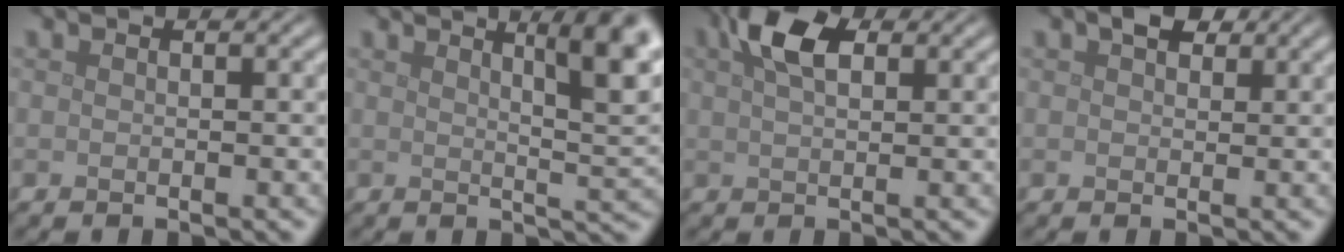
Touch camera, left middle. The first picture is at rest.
{"total": 7.9, "force": [3.7, 2.1, 6.6], "torque": [-0.051, 0.019, 0.042]}
{"total": 4.4, "force": [2.0, 2.2, 3.3], "torque": [-0.069, 0.009, 0.034]}
{"total": 2.3, "force": [1.1, 1.5, 1.3], "torque": [-0.021, 0.001, 0.016]}